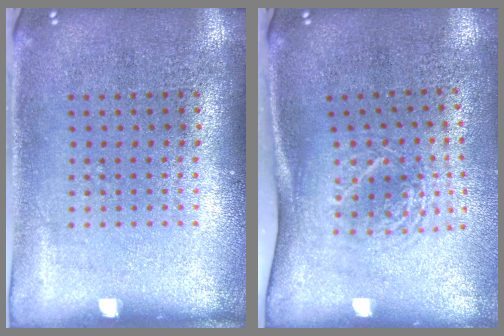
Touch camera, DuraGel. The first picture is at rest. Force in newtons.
{"total": 1.8, "press": 1.3, "slide": 1.2}